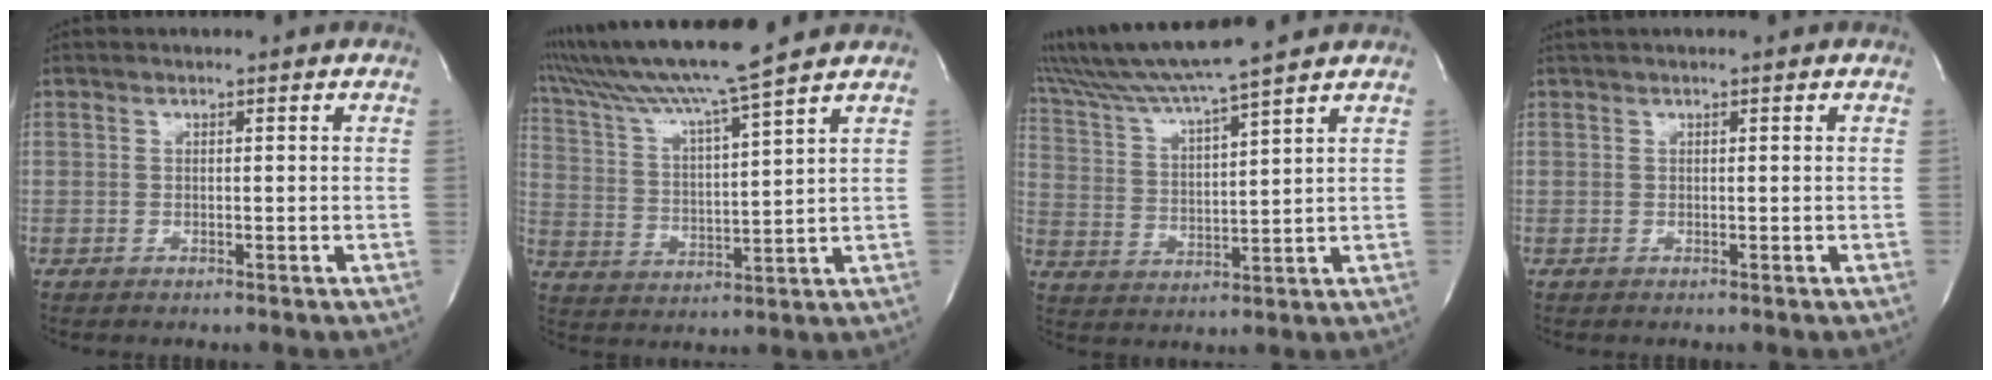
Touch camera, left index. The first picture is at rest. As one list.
[{"total": 14.5, "force": [12.4, -1.9, 7.2], "torque": [-0.143, 0.002, 0.213]}, {"total": 13.0, "force": [11.3, -1.3, 6.2], "torque": [-0.130, 0.012, 0.200]}, {"total": 1.3, "force": [1.1, -0.1, 0.8], "torque": [-0.015, 0.021, 0.022]}]